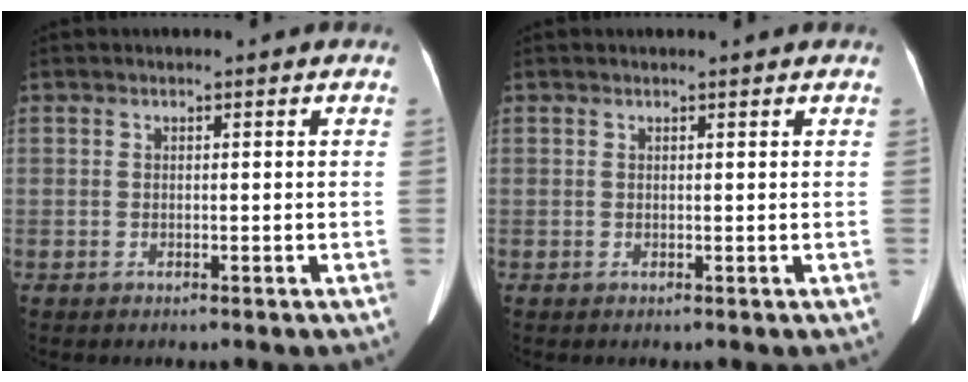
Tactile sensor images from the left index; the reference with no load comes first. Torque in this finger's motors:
{"motor_torque": [-0.31, 0.29, -0.12, 0.00]}